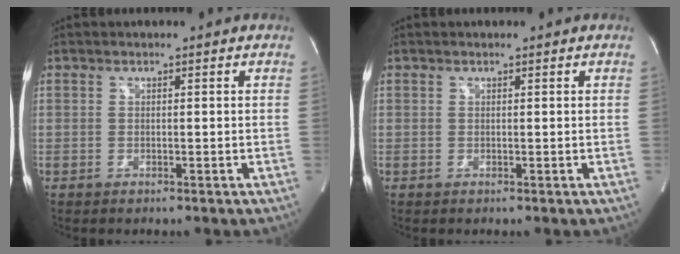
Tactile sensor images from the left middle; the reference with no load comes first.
{"total": 0.0}